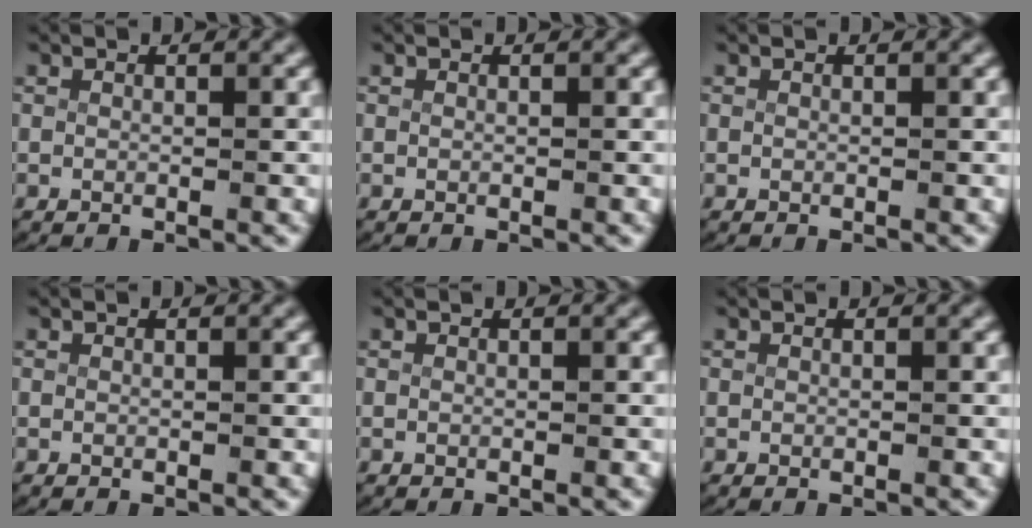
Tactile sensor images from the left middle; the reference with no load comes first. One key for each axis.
{"total": 0.0}
{"total": 0.0}
{"total": 0.0}
{"total": 0.0}
{"total": 0.0}